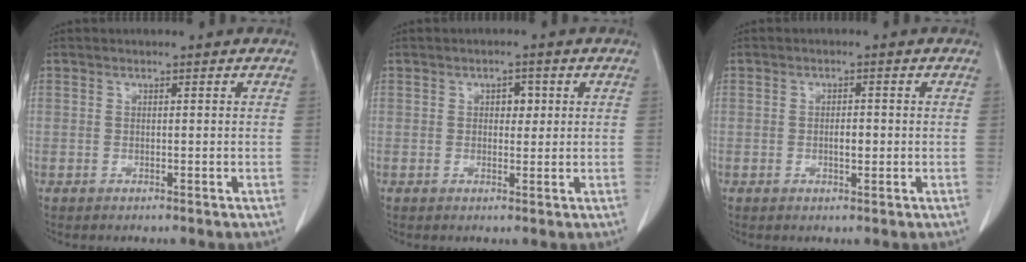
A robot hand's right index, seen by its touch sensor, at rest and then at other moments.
{"total": 2.2, "force": [0.5, 1.4, 1.6], "torque": [-0.019, 0.004, 0.006]}
{"total": 2.1, "force": [-0.3, 0.8, 1.9], "torque": [-0.034, 0.001, -0.002]}